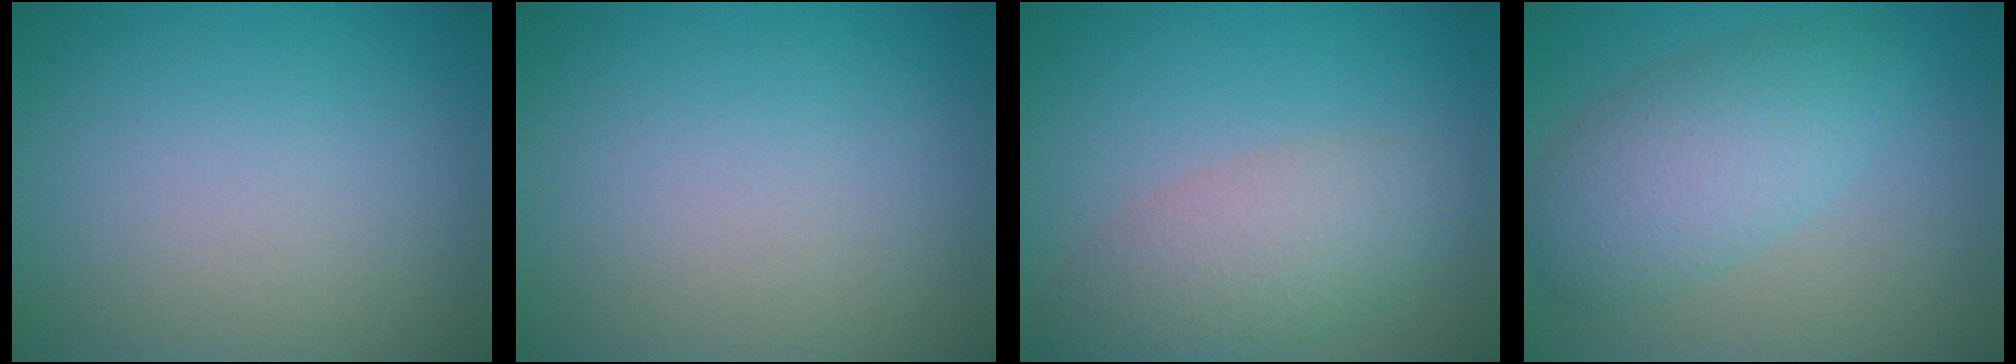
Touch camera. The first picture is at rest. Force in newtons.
{"total": 0.0}
{"total": 4.7, "press": 4.7, "slide": 0.2}
{"total": 5.4, "press": 5.4, "slide": 0.1}